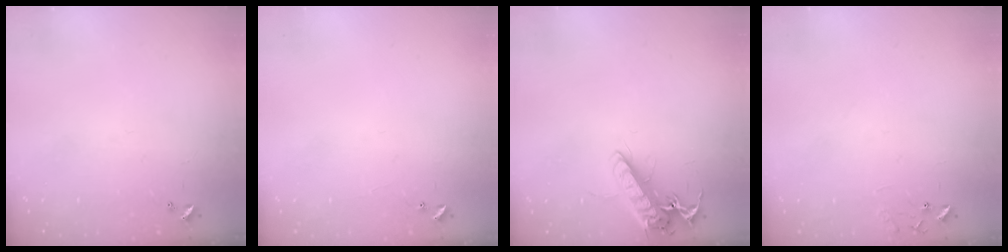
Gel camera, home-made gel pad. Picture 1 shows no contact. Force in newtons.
{"total": 5.0, "press": 5.0, "slide": 0.6}
{"total": 13.8, "press": 13.7, "slide": 1.9}
{"total": 8.3, "press": 8.3, "slide": 0.6}